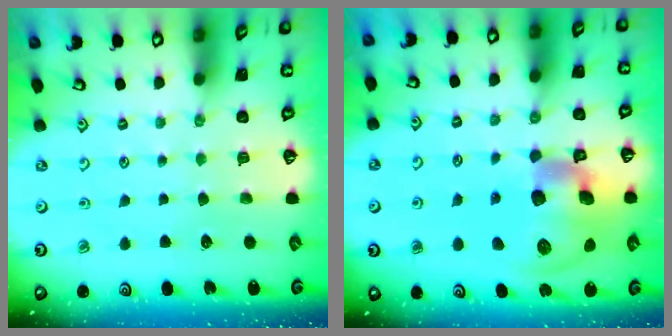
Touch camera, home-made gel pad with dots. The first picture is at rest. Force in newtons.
{"total": 20.9, "press": 20.6, "slide": 3.6}